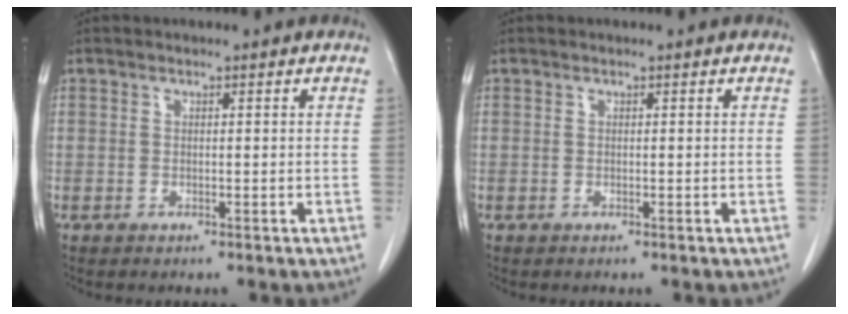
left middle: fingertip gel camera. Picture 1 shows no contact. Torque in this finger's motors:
{"motor_torque": [0.02, -0.02, -0.08, 0.00]}